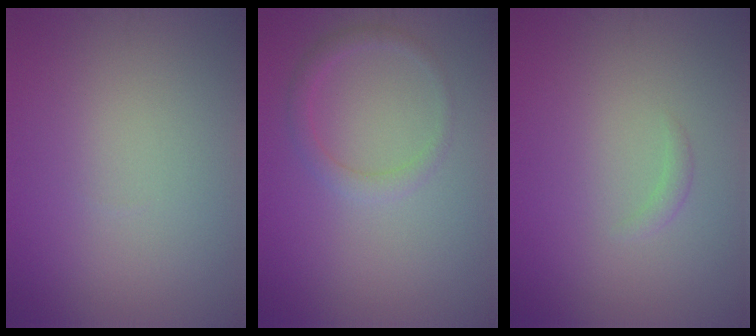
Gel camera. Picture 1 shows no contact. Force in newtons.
{"total": 1.8, "press": 1.8, "slide": 0.1}
{"total": 0.7, "press": 0.7, "slide": 0.0}